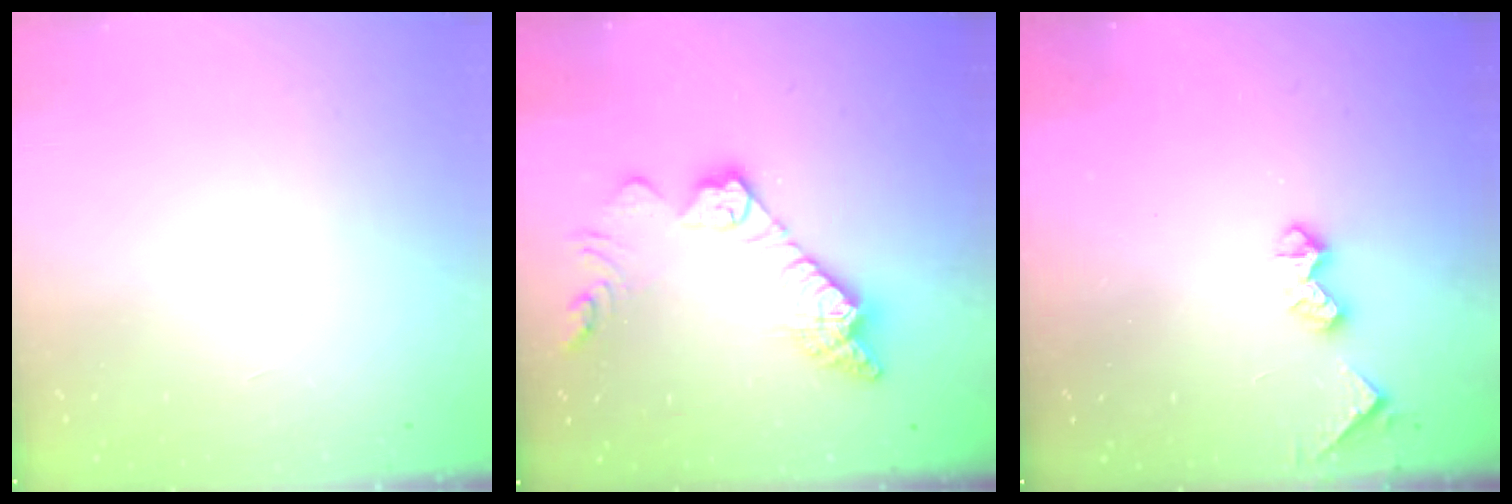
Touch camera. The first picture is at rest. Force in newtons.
{"total": 15.3, "press": 15.2, "slide": 1.1}
{"total": 5.6, "press": 5.6, "slide": 0.7}